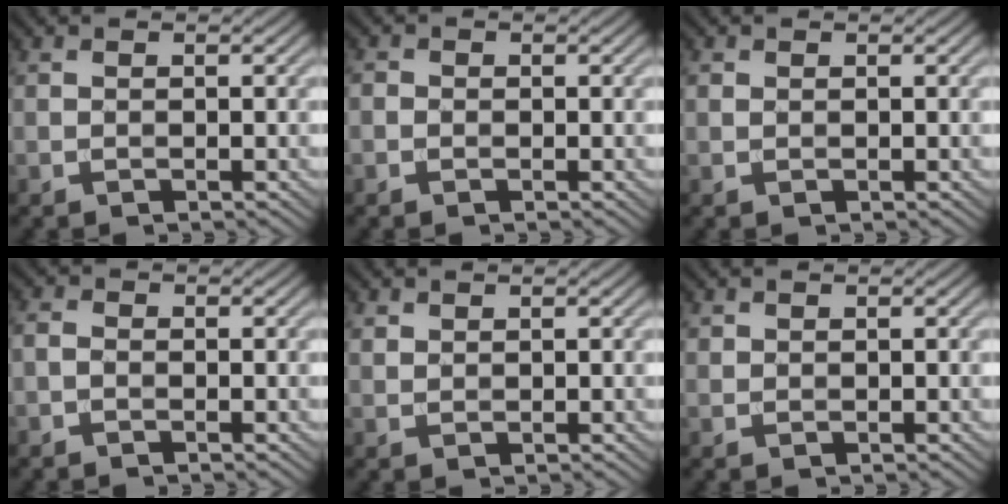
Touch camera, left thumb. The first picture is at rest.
{"total": 0.9, "force": [-0.4, 0.8, 0.2], "torque": [-0.003, -0.004, -0.009]}
{"total": 0.5, "force": [0.3, 0.4, 0.2], "torque": [-0.006, 0.000, 0.006]}
{"total": 1.3, "force": [-0.7, 0.8, 0.8], "torque": [-0.019, 0.001, -0.019]}
{"total": 1.0, "force": [0.8, 0.5, 0.3], "torque": [-0.013, -0.002, 0.019]}
{"total": 0.7, "force": [0.5, 0.4, 0.1], "torque": [-0.005, -0.002, 0.014]}